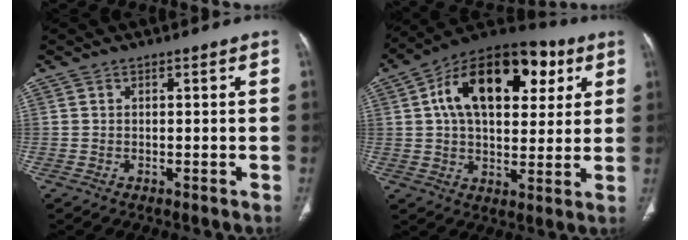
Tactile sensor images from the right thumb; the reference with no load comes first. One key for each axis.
{"total": 22.5, "fx": 7.2, "fy": 12.8, "fz": 17.0, "tx": -0.240, "ty": 0.014, "tz": 0.105}